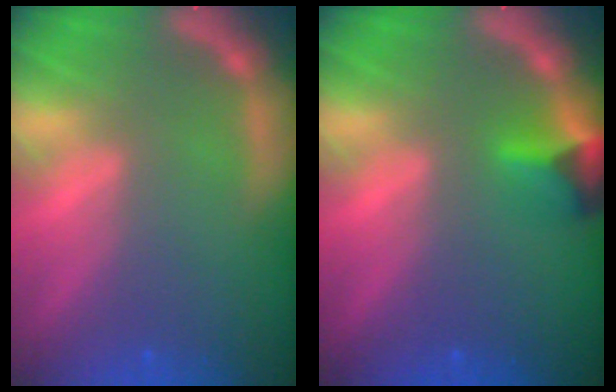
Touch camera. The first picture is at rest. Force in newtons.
{"total": 2.9}